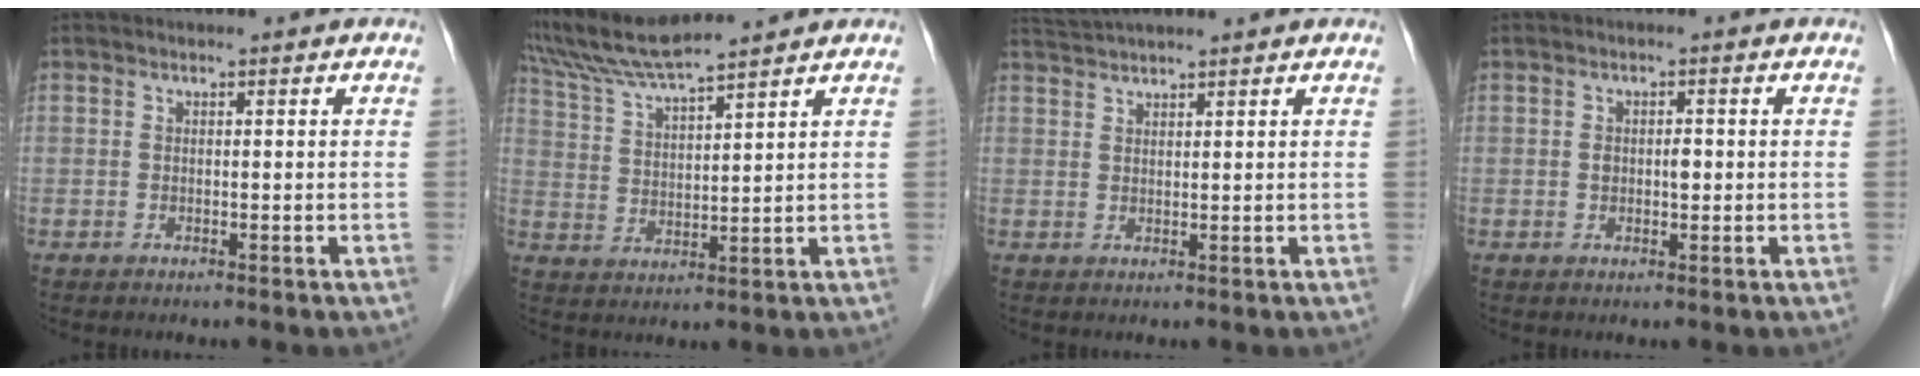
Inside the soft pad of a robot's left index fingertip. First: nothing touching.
{"total": 9.1, "force": [8.4, -1.2, 3.2], "torque": [-0.073, 0.021, 0.167]}
{"total": 5.1, "force": [4.7, -0.2, 1.9], "torque": [-0.037, 0.037, 0.090]}
{"total": 1.8, "force": [0.0, 1.0, 1.5], "torque": [-0.025, 0.002, 0.001]}